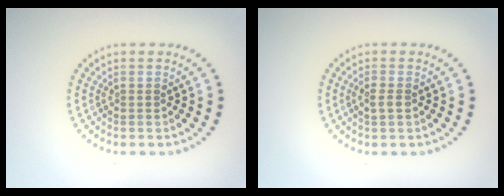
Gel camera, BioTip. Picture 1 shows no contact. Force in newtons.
{"total": 1.2, "press": 1.2, "slide": 0.0}